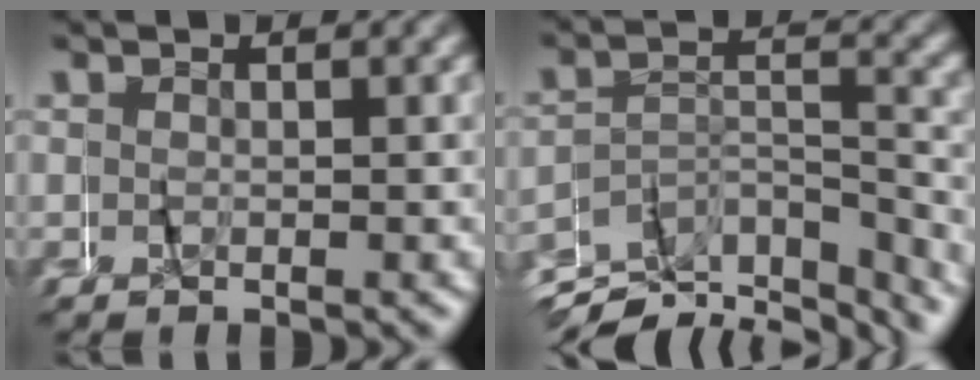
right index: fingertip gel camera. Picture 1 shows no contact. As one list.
[{"total": 7.4, "force": [-6.2, 2.9, 2.8], "torque": [-0.030, 0.000, -0.108]}]